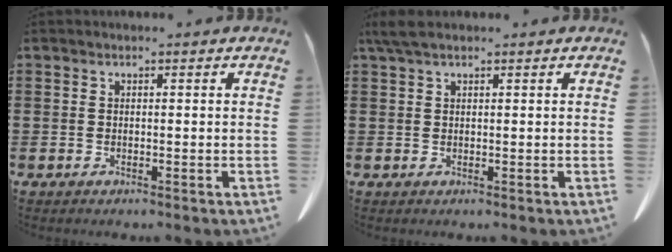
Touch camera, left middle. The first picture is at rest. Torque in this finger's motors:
{"motor_torque": [0.37, -0.16, 0.01, 0.05]}